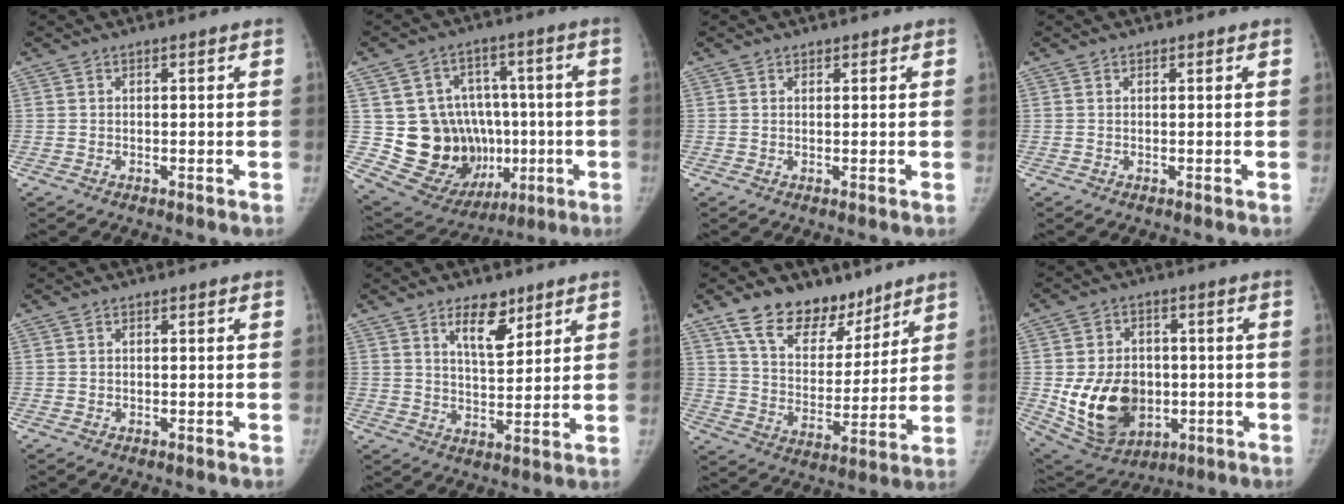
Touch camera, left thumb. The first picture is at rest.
{"total": 20.3, "force": [-1.7, 17.1, 10.9], "torque": [-0.119, 0.030, 0.013]}
{"total": 0.7, "force": [0.5, 0.4, 0.0], "torque": [0.010, -0.003, 0.006]}
{"total": 0.0}
{"total": 0.0}
{"total": 7.6, "force": [4.8, 3.5, 4.7], "torque": [-0.052, -0.035, 0.081]}
{"total": 15.0, "force": [10.8, 8.4, 5.9], "torque": [-0.045, -0.065, 0.193]}
{"total": 16.5, "force": [-2.4, 12.4, 10.6], "torque": [-0.142, -0.002, -0.014]}